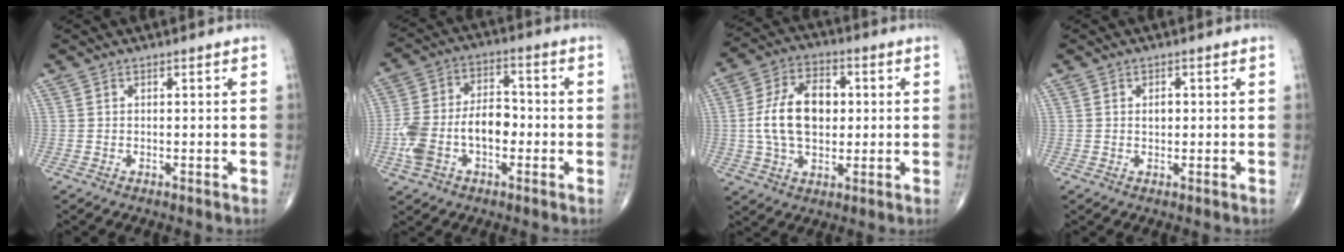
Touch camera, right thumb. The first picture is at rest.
{"total": 12.9, "force": [-2.9, 7.8, 9.9], "torque": [-0.194, 0.040, -0.056]}
{"total": 13.5, "force": [0.6, 8.5, 10.4], "torque": [-0.177, 0.015, 0.009]}
{"total": 1.6, "force": [0.2, 1.1, 1.2], "torque": [-0.014, 0.001, 0.003]}